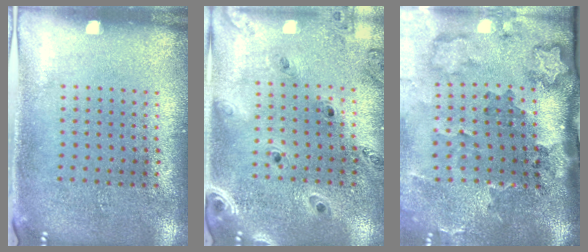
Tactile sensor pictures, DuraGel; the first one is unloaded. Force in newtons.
{"total": 1.3, "press": 1.3, "slide": 0.1}
{"total": 3.8, "press": 2.5, "slide": 2.9}